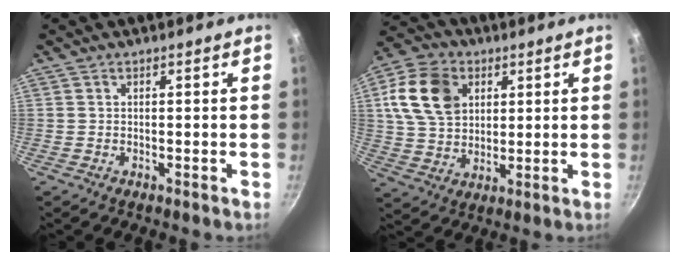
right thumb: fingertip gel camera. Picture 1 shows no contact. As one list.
[{"total": 14.2, "force": [4.3, 10.5, 8.6], "torque": [-0.140, -0.002, 0.076]}]